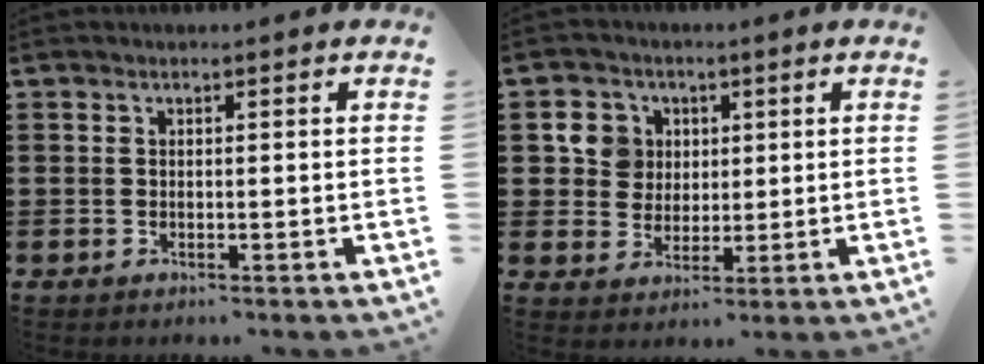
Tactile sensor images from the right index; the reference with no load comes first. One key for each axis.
{"total": 6.0, "fx": 1.5, "fy": 5.6, "fz": 1.5, "tx": -0.049, "ty": 0.015, "tz": 0.027}